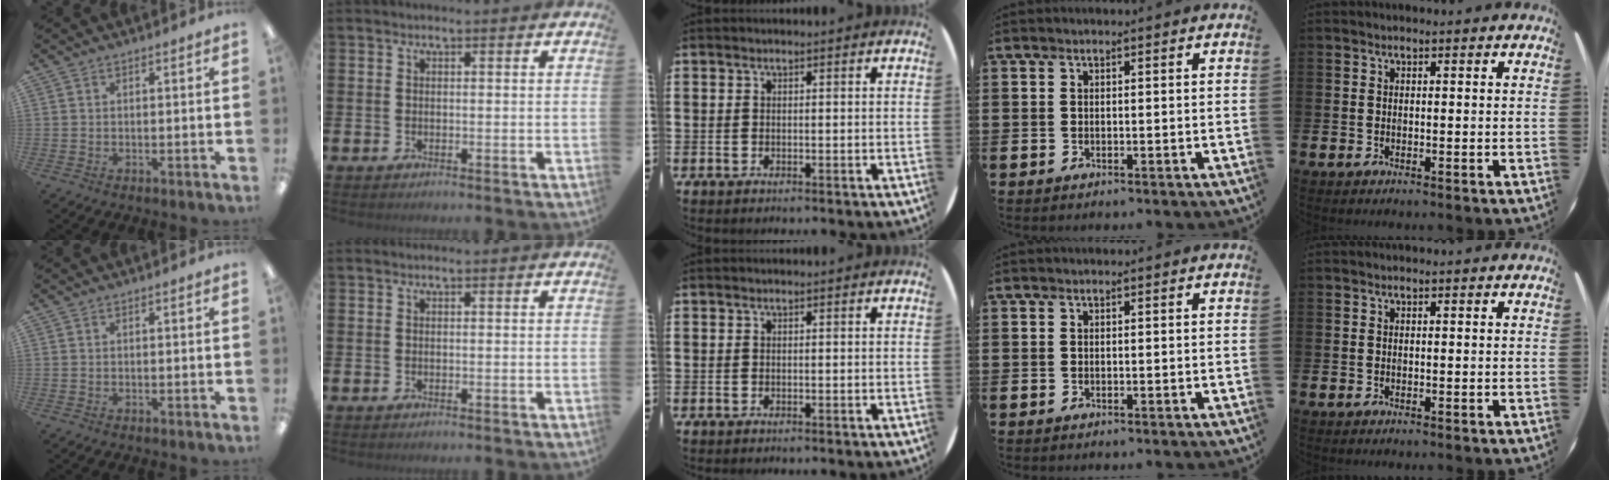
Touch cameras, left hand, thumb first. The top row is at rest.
{}